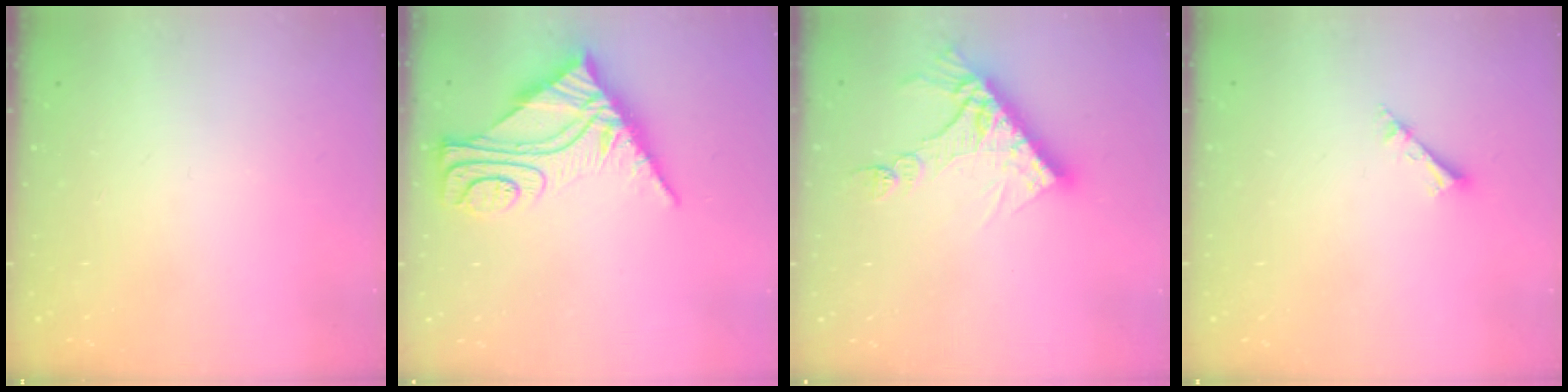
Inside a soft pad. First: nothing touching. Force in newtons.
{"total": 11.3, "press": 11.2, "slide": 1.1}
{"total": 11.6, "press": 11.5, "slide": 1.1}
{"total": 2.5, "press": 2.5, "slide": 0.1}